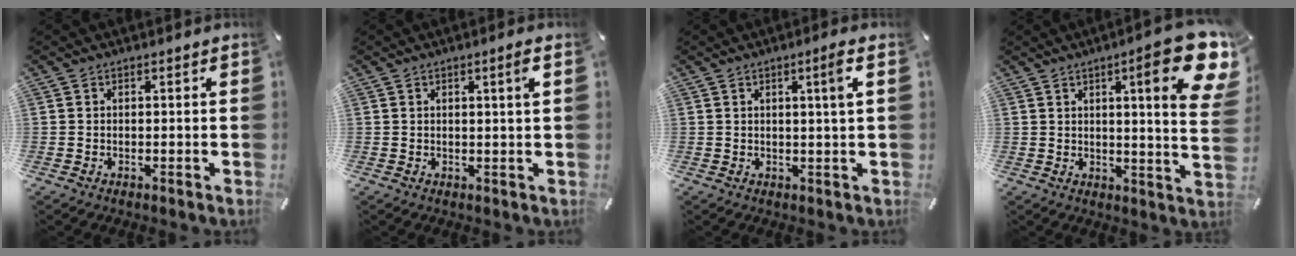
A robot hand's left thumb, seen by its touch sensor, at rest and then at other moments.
{"total": 2.5, "force": [0.9, 0.0, 2.4], "torque": [-0.045, -0.002, 0.013]}
{"total": 4.2, "force": [1.4, -0.1, 4.0], "torque": [-0.070, -0.006, 0.018]}
{"total": 17.9, "force": [7.7, 3.2, 15.8], "torque": [-0.222, -0.045, 0.107]}